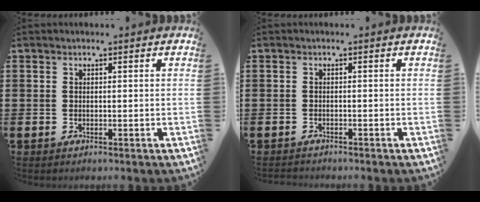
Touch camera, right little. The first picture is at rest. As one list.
[{"total": 0.6, "force": [-0.6, 0.0, 0.0], "torque": [-0.001, -0.001, -0.012]}]